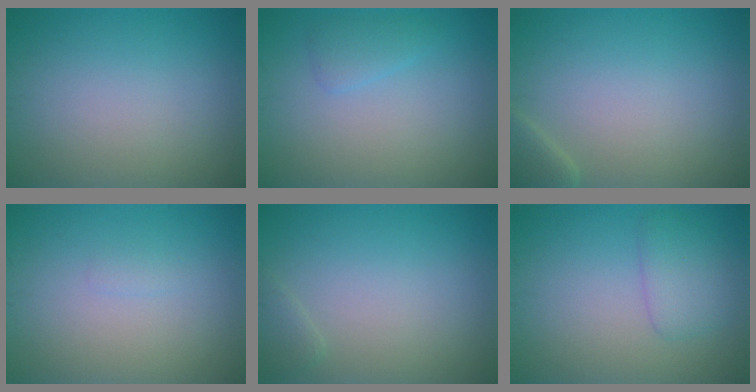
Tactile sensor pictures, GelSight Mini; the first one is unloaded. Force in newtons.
{"total": 1.4, "press": 1.4, "slide": 0.2}
{"total": 1.9, "press": 1.9, "slide": 0.2}
{"total": 0.5, "press": 0.5, "slide": 0.1}
{"total": 0.9, "press": 0.9, "slide": 0.1}
{"total": 2.6, "press": 2.6, "slide": 0.1}